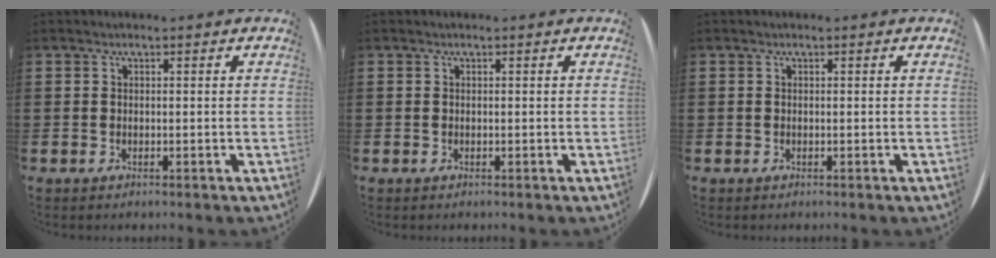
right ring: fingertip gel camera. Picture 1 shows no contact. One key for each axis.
{"total": 0.0}
{"total": 0.0}